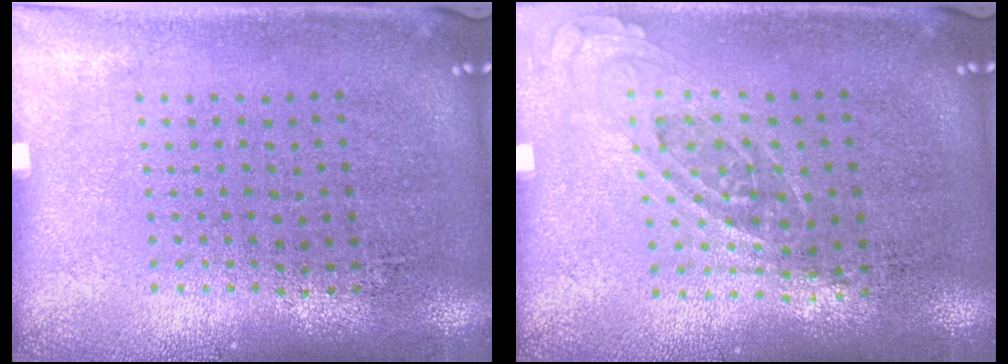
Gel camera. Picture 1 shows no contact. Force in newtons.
{"total": 0.7, "press": 0.7, "slide": 0.3}